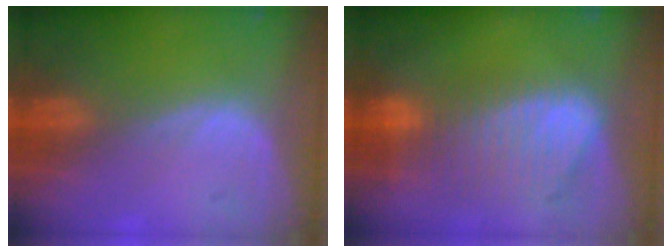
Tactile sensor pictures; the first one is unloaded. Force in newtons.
{"total": 9.3, "press": 8.1, "slide": 4.5}